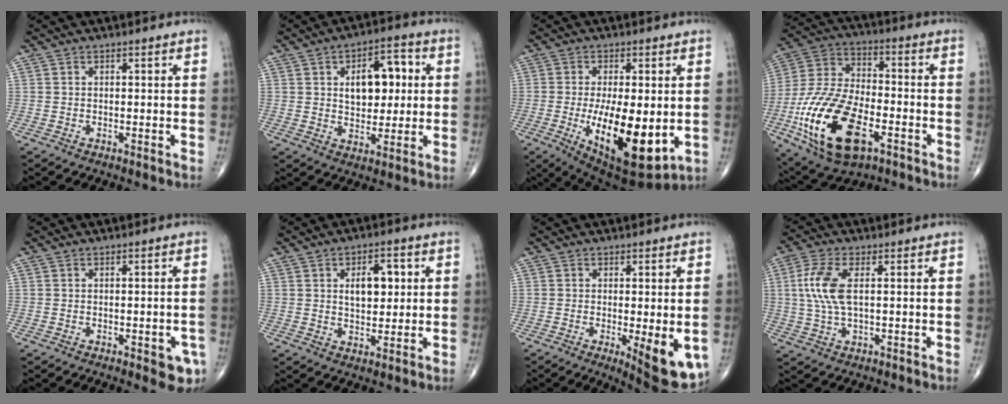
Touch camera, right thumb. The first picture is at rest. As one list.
[{"total": 11.3, "force": [2.2, 6.7, 8.8], "torque": [-0.093, 0.006, 0.033]}, {"total": 16.9, "force": [-2.8, 6.5, 15.4], "torque": [-0.252, -0.029, -0.026]}, {"total": 22.6, "force": [-8.1, 11.6, 17.6], "torque": [-0.351, 0.019, -0.137]}, {"total": 4.8, "force": [-2.0, 2.0, 3.9], "torque": [-0.029, 0.003, -0.017]}, {"total": 7.3, "force": [1.7, 4.1, 5.8], "torque": [-0.065, -0.003, 0.029]}, {"total": 9.6, "force": [-2.5, 2.8, 8.8], "torque": [-0.110, -0.022, -0.029]}, {"total": 7.8, "force": [1.2, 3.2, 7.0], "torque": [-0.173, 0.007, 0.025]}]